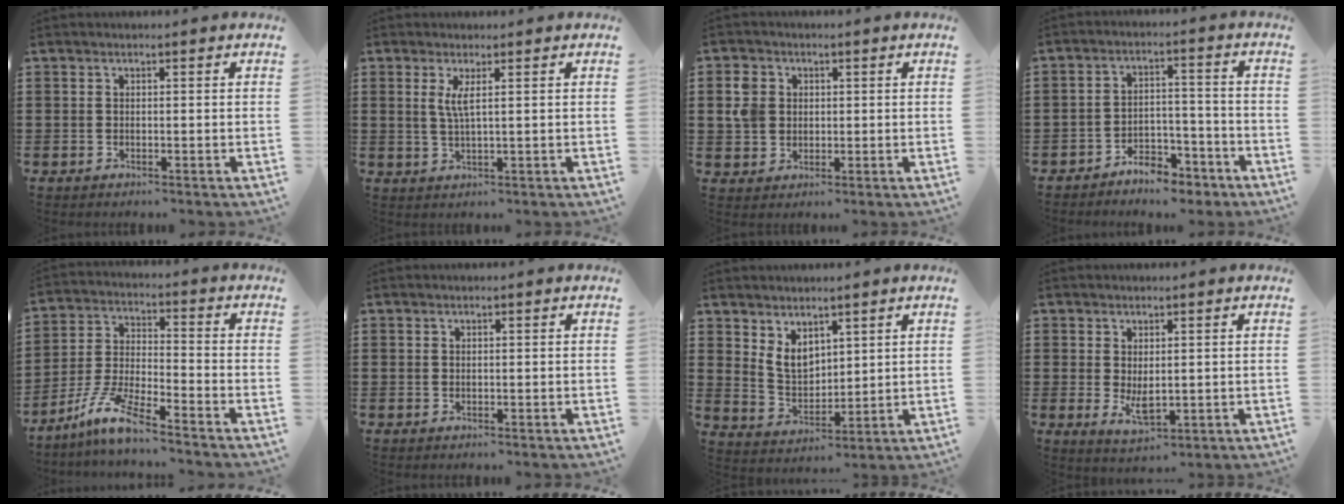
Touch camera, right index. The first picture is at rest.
{"total": 2.9, "force": [1.0, 0.1, 2.7], "torque": [-0.059, -0.002, 0.015]}
{"total": 4.8, "force": [0.9, 4.2, 2.1], "torque": [-0.062, 0.013, 0.014]}
{"total": 4.9, "force": [-4.5, 1.5, 0.9], "torque": [-0.016, 0.014, -0.091]}
{"total": 8.0, "force": [-6.6, 0.1, 4.6], "torque": [-0.119, -0.016, -0.137]}
{"total": 0.0}
{"total": 5.3, "force": [3.1, 3.5, 2.6], "torque": [-0.064, 0.003, 0.059]}
{"total": 3.6, "force": [0.2, 1.5, 3.2], "torque": [-0.059, -0.009, 0.002]}